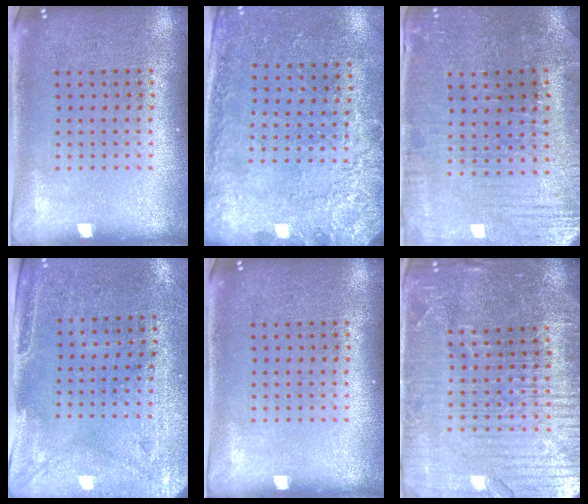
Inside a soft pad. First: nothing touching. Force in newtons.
{"total": 2.6, "press": 2.3, "slide": 1.2}
{"total": 0.9, "press": 0.8, "slide": 0.4}
{"total": 2.9, "press": 2.5, "slide": 1.6}
{"total": 0.0}
{"total": 5.5, "press": 5.0, "slide": 2.3}